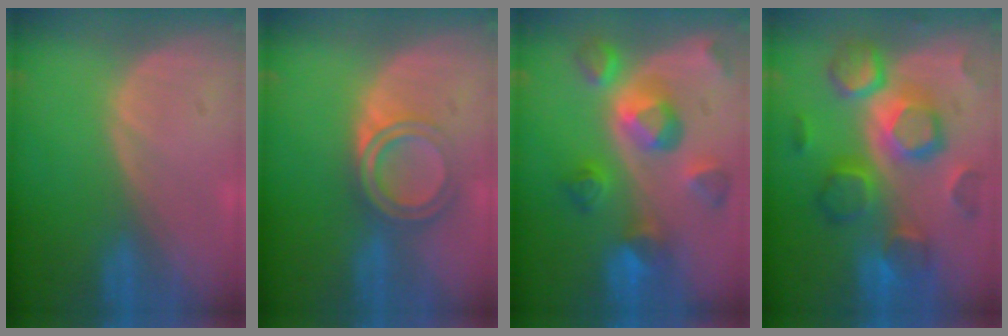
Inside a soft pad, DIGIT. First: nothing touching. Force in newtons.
{"total": 5.7, "press": 5.0, "slide": 2.8}
{"total": 10.2, "press": 9.0, "slide": 4.8}
{"total": 11.5, "press": 11.4, "slide": 1.0}